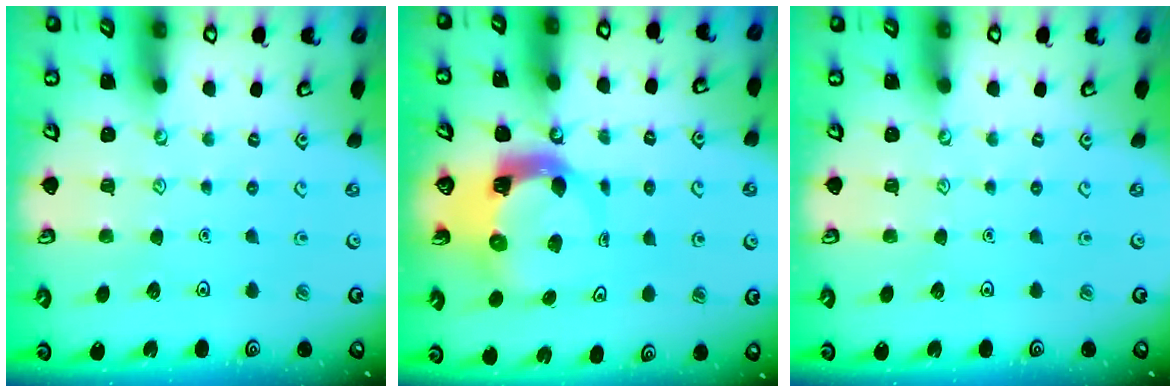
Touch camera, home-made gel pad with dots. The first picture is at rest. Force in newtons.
{"total": 4.6, "press": 4.6, "slide": 0.5}
{"total": 0.0}